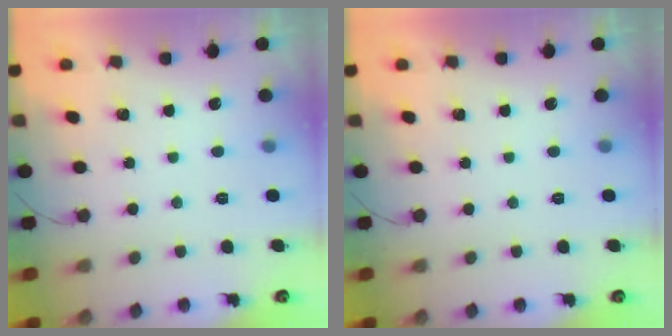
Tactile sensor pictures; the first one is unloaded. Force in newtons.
{"total": 0.0}